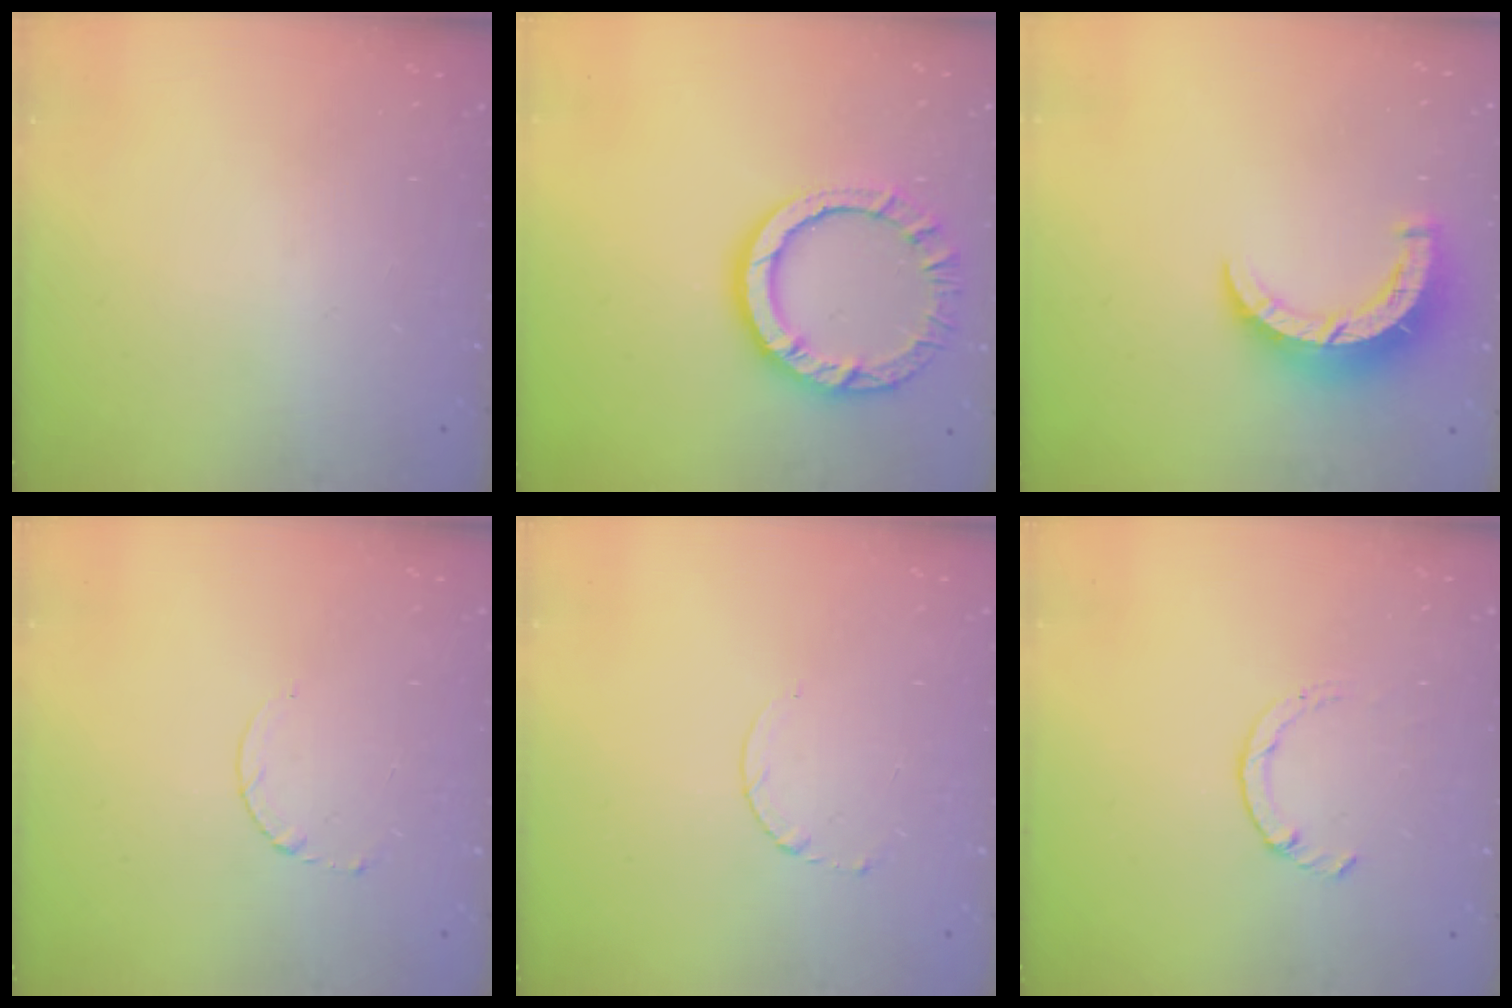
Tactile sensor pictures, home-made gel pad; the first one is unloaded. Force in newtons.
{"total": 11.5, "press": 11.5, "slide": 0.8}
{"total": 10.4, "press": 10.3, "slide": 0.7}
{"total": 2.5, "press": 2.5, "slide": 0.3}
{"total": 2.5, "press": 2.5, "slide": 0.3}
{"total": 2.2, "press": 2.1, "slide": 0.4}